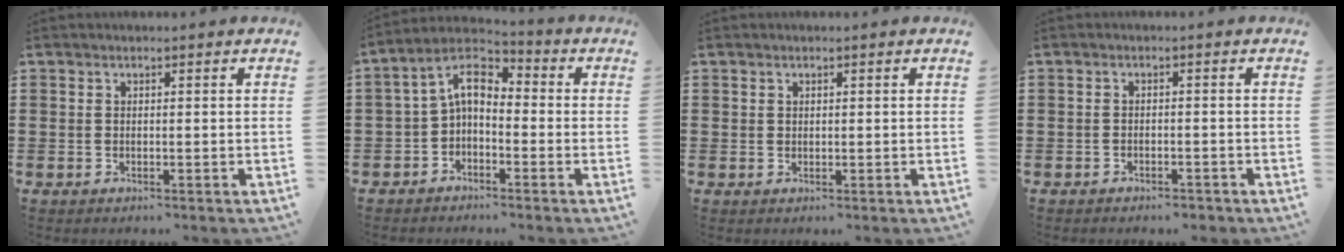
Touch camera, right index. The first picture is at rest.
{"total": 5.6, "force": [0.1, 2.7, 4.8], "torque": [-0.120, -0.008, -0.011]}
{"total": 0.6, "force": [0.3, 0.5, 0.1], "torque": [-0.004, 0.003, 0.007]}
{"total": 1.5, "force": [-1.5, 0.1, 0.2], "torque": [-0.008, -0.001, -0.030]}